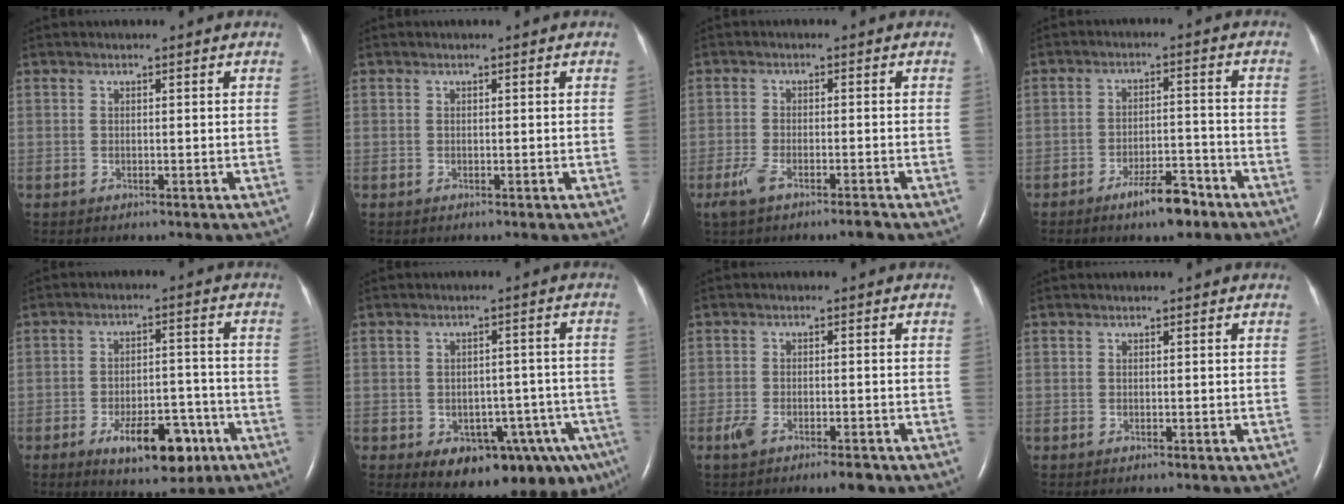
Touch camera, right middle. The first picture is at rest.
{"total": 0.0}
{"total": 4.3, "force": [-2.9, 0.7, 3.1], "torque": [-0.068, -0.007, -0.055]}
{"total": 6.3, "force": [-4.5, 1.6, 4.1], "torque": [-0.069, 0.000, -0.072]}
{"total": 10.2, "force": [-5.3, 4.2, 7.6], "torque": [-0.116, 0.002, -0.074]}
{"total": 14.5, "force": [-7.8, 6.8, 10.2], "torque": [-0.085, 0.025, -0.091]}
{"total": 4.8, "force": [-3.1, 1.4, 3.4], "torque": [-0.066, -0.006, -0.048]}
{"total": 0.0}